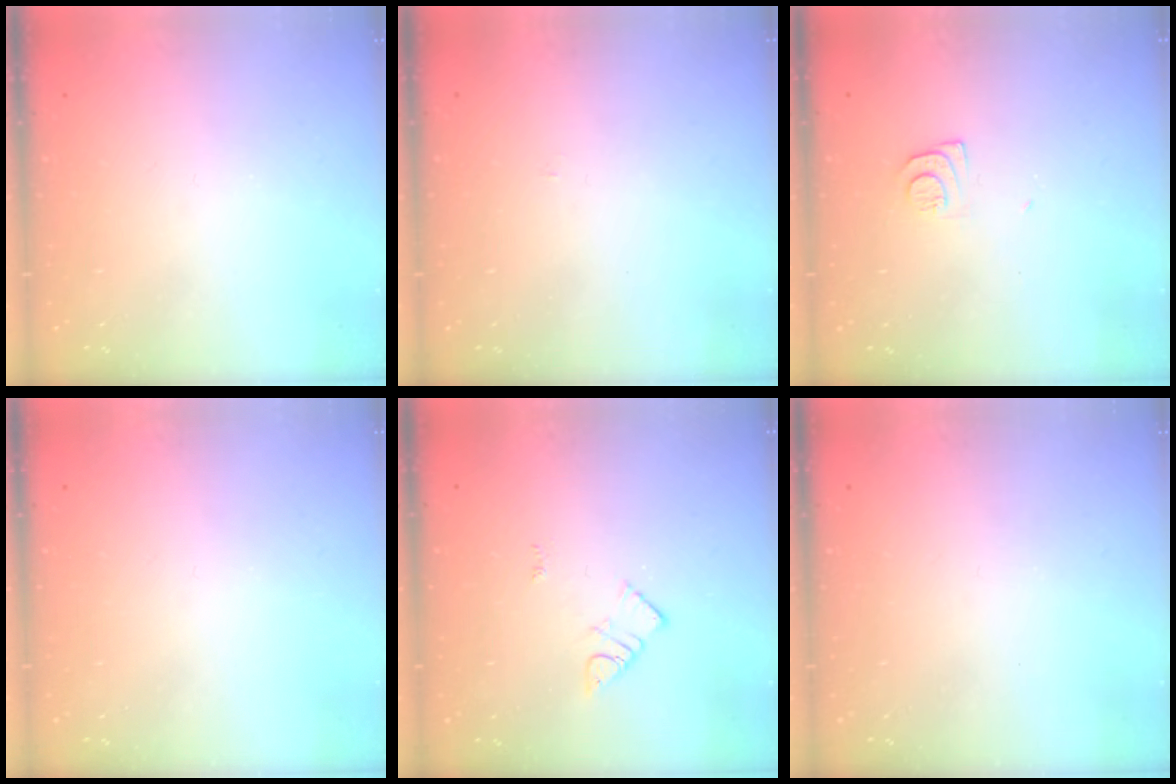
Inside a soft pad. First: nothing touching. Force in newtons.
{"total": 2.2, "press": 2.2, "slide": 0.3}
{"total": 7.3, "press": 7.2, "slide": 0.8}
{"total": 0.0}
{"total": 3.0, "press": 3.0, "slide": 0.2}
{"total": 0.0}